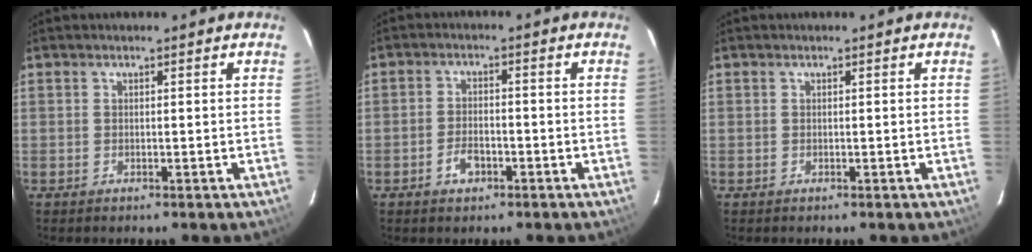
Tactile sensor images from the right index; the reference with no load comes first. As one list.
[{"total": 3.7, "force": [-2.0, 2.1, 2.3], "torque": [-0.048, 0.002, -0.034]}, {"total": 0.0}]